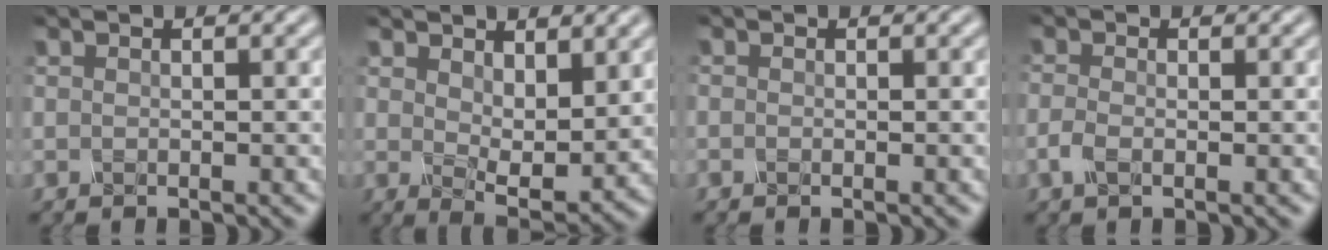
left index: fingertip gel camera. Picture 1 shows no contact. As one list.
[{"total": 3.9, "force": [1.7, 1.4, 3.2], "torque": [-0.072, -0.009, 0.051]}, {"total": 0.0}, {"total": 0.7, "force": [-0.7, 0.0, 0.2], "torque": [-0.023, -0.001, -0.002]}]